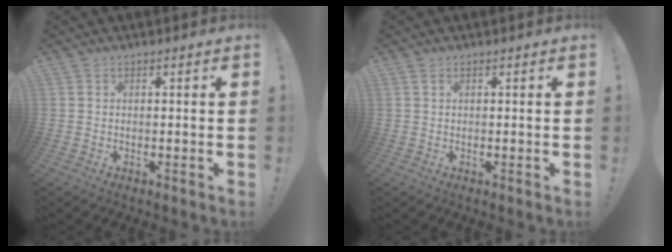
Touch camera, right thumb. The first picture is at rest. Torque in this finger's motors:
{"motor_torque": [0.02, 0.18, 0.19, -0.05, -0.01]}